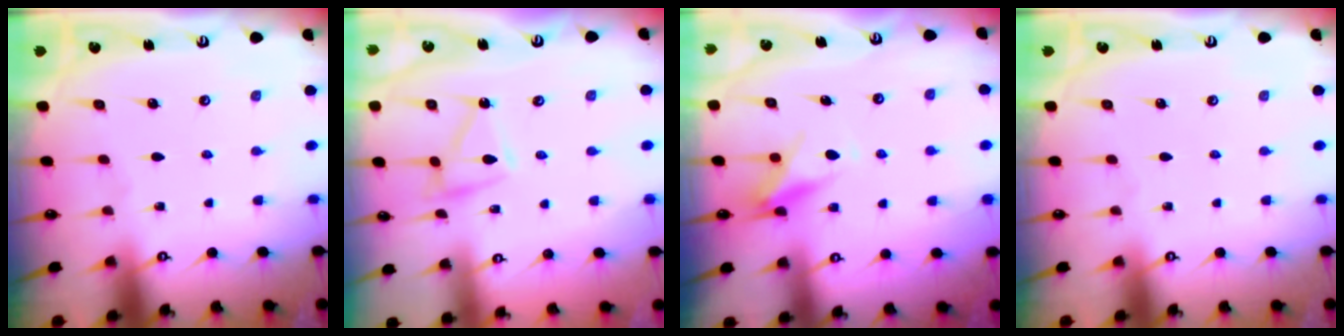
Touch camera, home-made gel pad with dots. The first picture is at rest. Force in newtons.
{"total": 8.7, "press": 8.7, "slide": 0.3}
{"total": 6.8, "press": 6.7, "slide": 0.7}
{"total": 0.0}